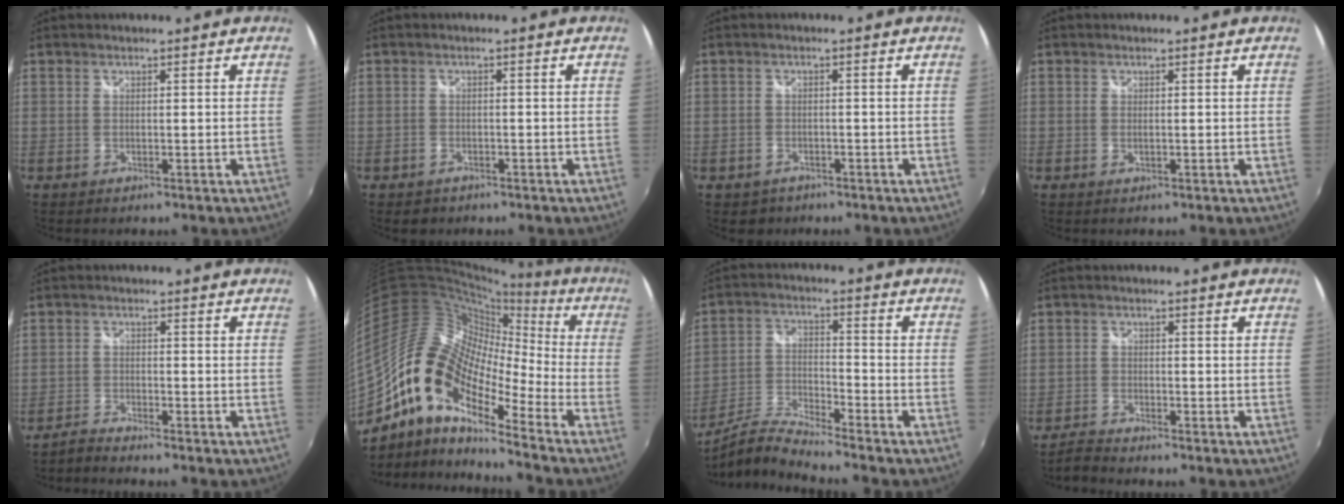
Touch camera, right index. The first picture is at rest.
{"total": 2.3, "force": [-1.4, 1.7, 0.5], "torque": [-0.017, -0.001, -0.022]}
{"total": 2.9, "force": [-1.8, 2.3, 0.5], "torque": [-0.020, -0.001, -0.027]}
{"total": 0.7, "force": [-0.1, 0.2, 0.7], "torque": [-0.014, 0.000, -0.003]}
{"total": 2.6, "force": [-2.5, -0.2, 0.3], "torque": [-0.019, -0.005, -0.057]}
{"total": 16.3, "force": [-8.8, 7.1, 11.9], "torque": [-0.191, -0.008, -0.185]}
{"total": 9.0, "force": [-8.0, -0.4, 4.0], "torque": [-0.081, -0.007, -0.163]}
{"total": 3.1, "force": [-3.0, 0.1, 0.5], "torque": [-0.024, -0.008, -0.066]}